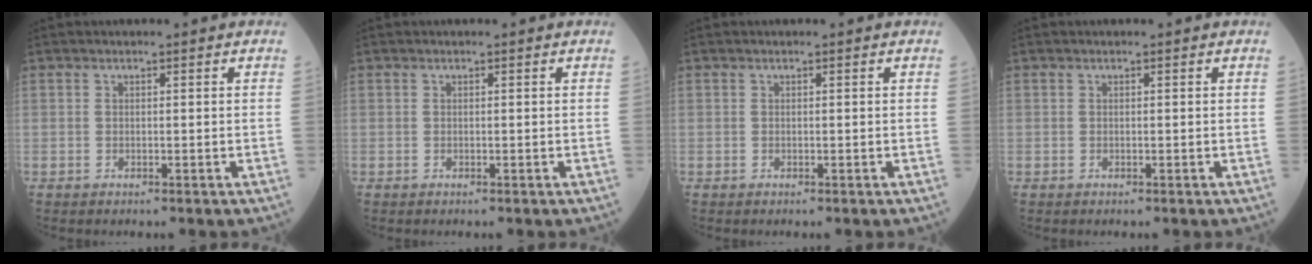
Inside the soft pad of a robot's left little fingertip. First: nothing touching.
{"total": 0.0}
{"total": 0.0}
{"total": 0.0}